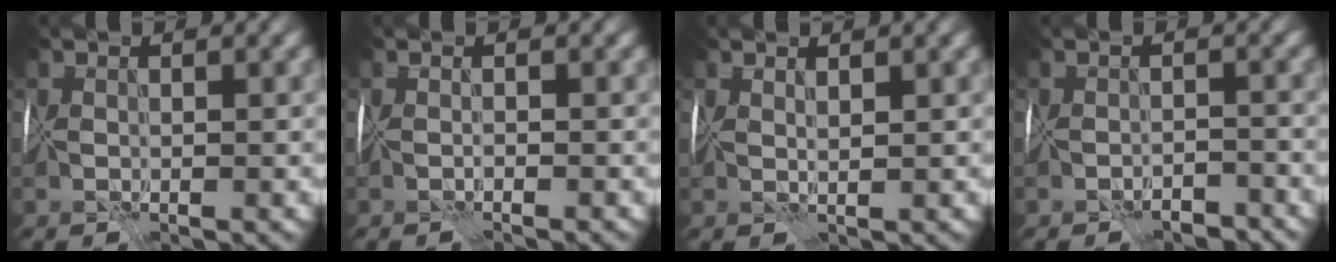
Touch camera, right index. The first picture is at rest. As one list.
[{"total": 1.1, "force": [-0.2, -1.0, -0.5], "torque": [0.012, 0.005, -0.005]}, {"total": 1.7, "force": [1.5, -0.7, -0.3], "torque": [0.005, 0.006, 0.035]}, {"total": 3.0, "force": [-2.8, 0.5, 0.8], "torque": [-0.002, 0.006, -0.042]}]